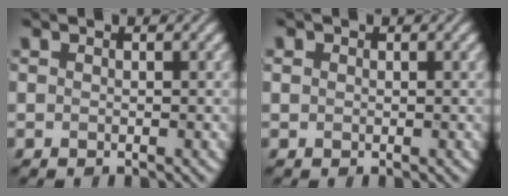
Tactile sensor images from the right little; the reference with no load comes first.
{"total": 0.6, "force": [0.2, 0.6, 0.2], "torque": [-0.002, 0.001, 0.003]}